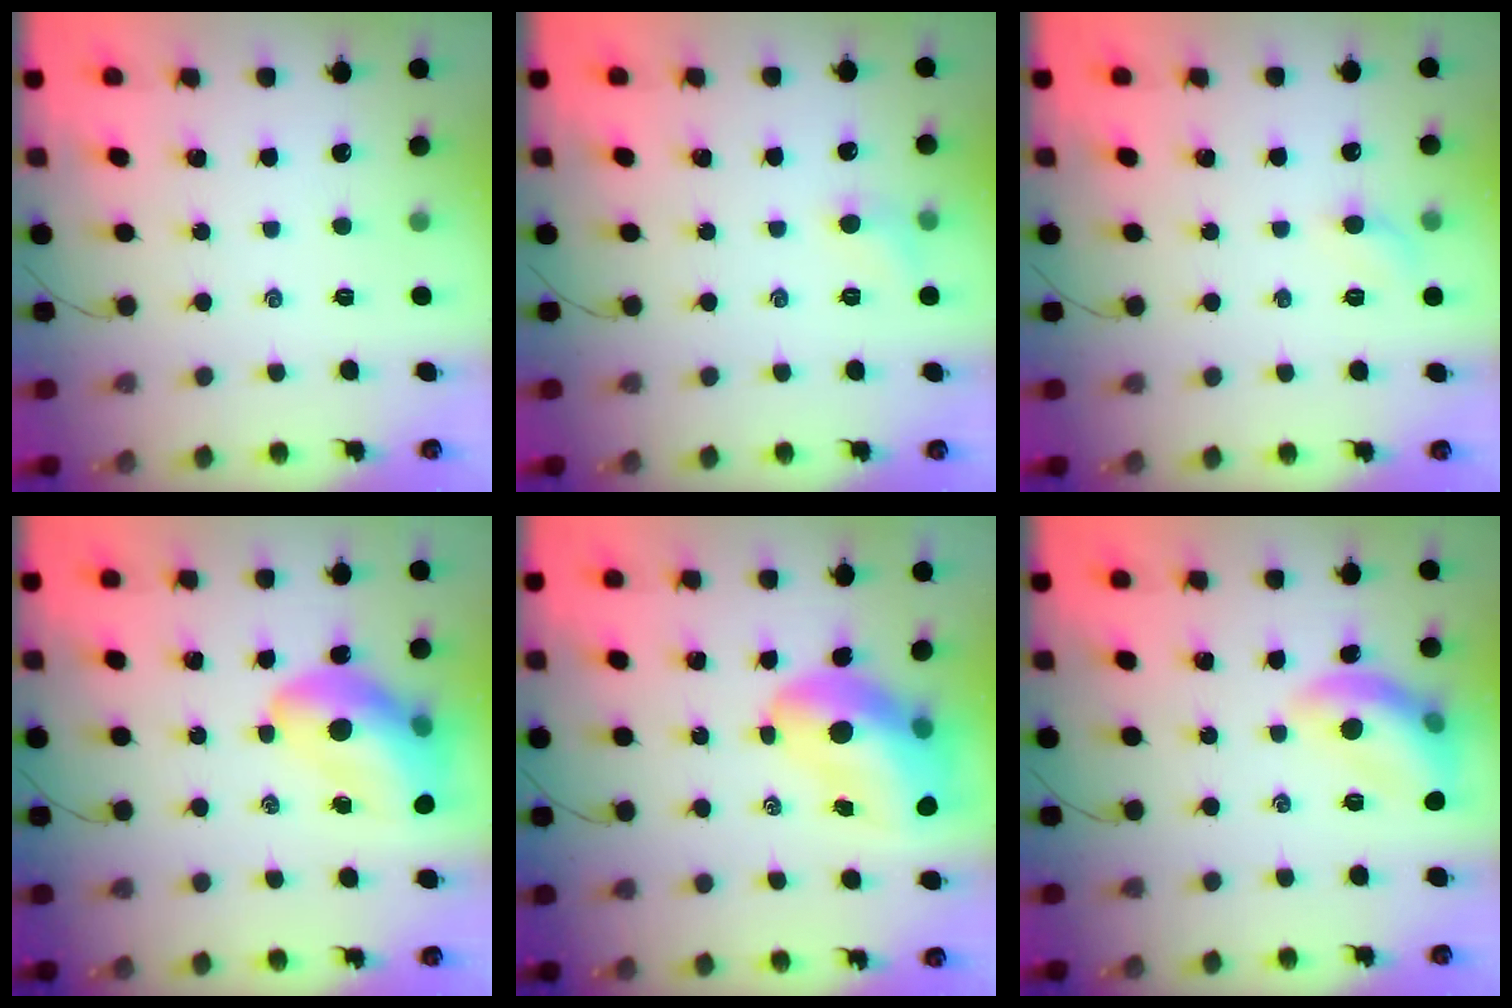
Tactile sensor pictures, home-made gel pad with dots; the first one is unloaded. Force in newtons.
{"total": 5.8, "press": 5.5, "slide": 1.7}
{"total": 4.5, "press": 4.2, "slide": 1.5}
{"total": 14.5, "press": 13.9, "slide": 4.1}
{"total": 14.9, "press": 14.3, "slide": 4.0}
{"total": 12.6, "press": 12.6, "slide": 0.9}